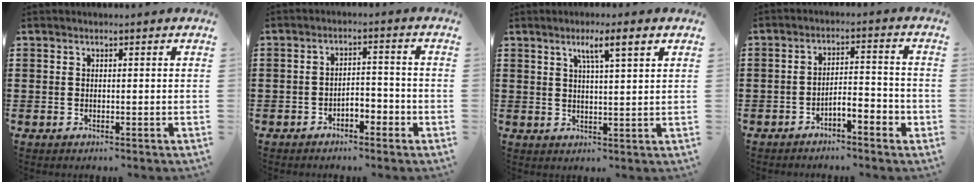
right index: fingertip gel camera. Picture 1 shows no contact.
{"total": 2.9, "force": [-2.1, 1.3, 1.5], "torque": [-0.030, 0.007, -0.043]}
{"total": 4.1, "force": [2.1, 0.0, 3.5], "torque": [-0.073, 0.002, 0.032]}
{"total": 3.2, "force": [-2.8, 0.7, 1.5], "torque": [-0.029, 0.010, -0.056]}